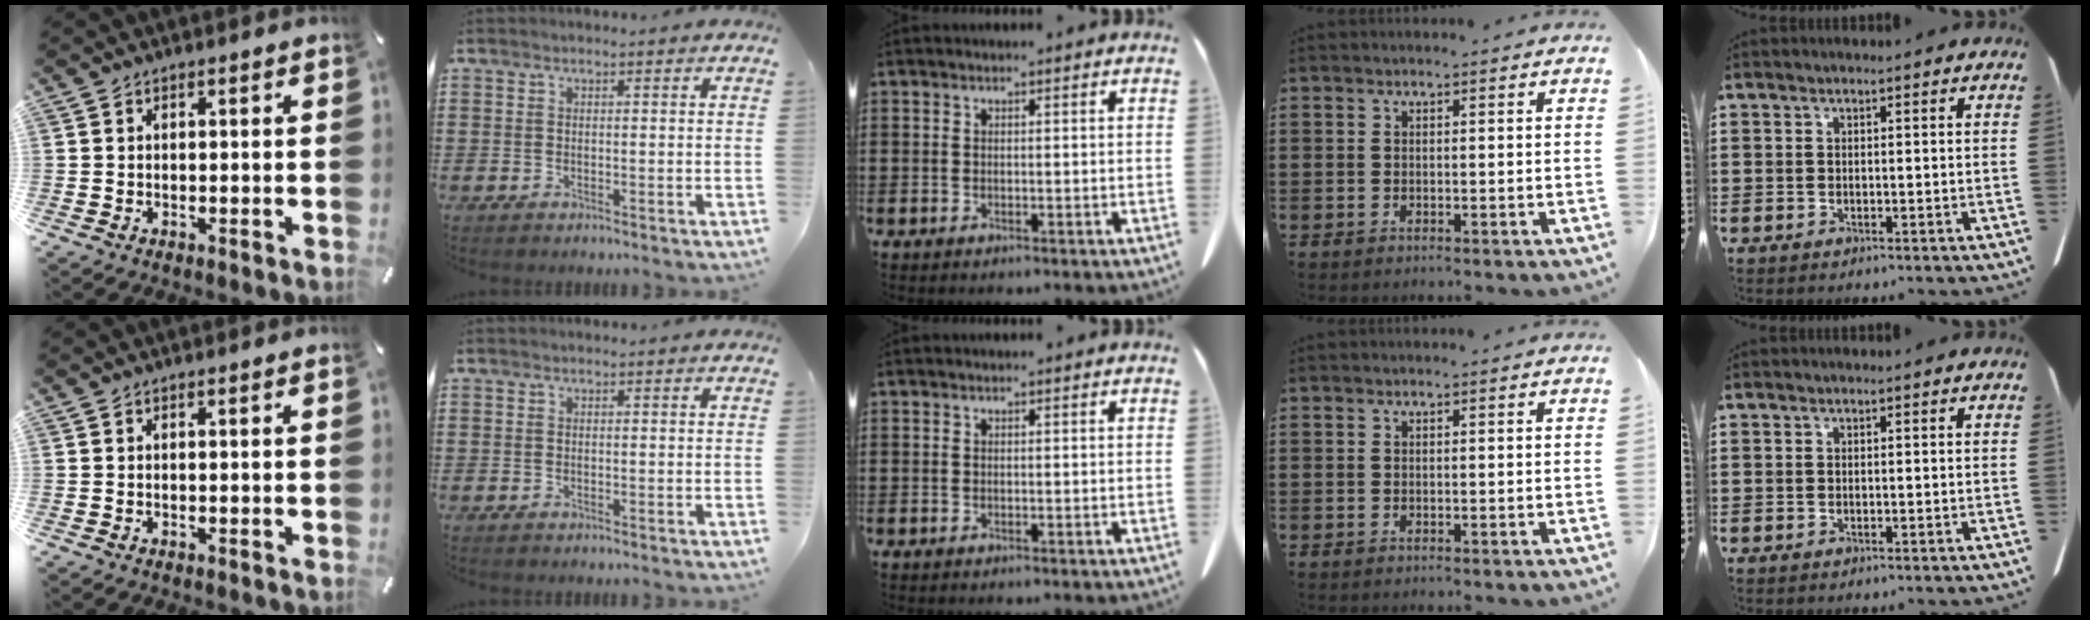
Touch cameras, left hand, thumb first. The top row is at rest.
{}